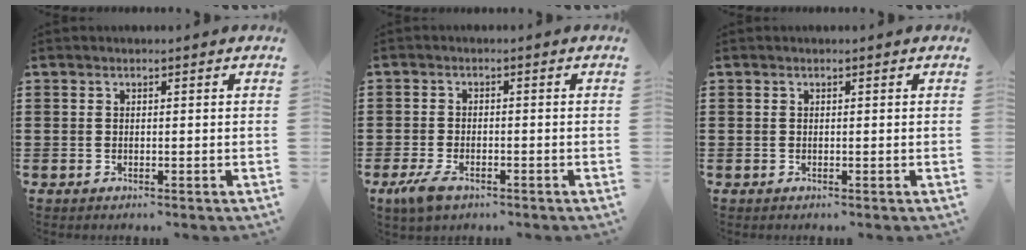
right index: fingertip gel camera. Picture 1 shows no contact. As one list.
[{"total": 3.2, "force": [-2.1, 1.5, 1.9], "torque": [-0.053, 0.000, -0.045]}, {"total": 0.0}]